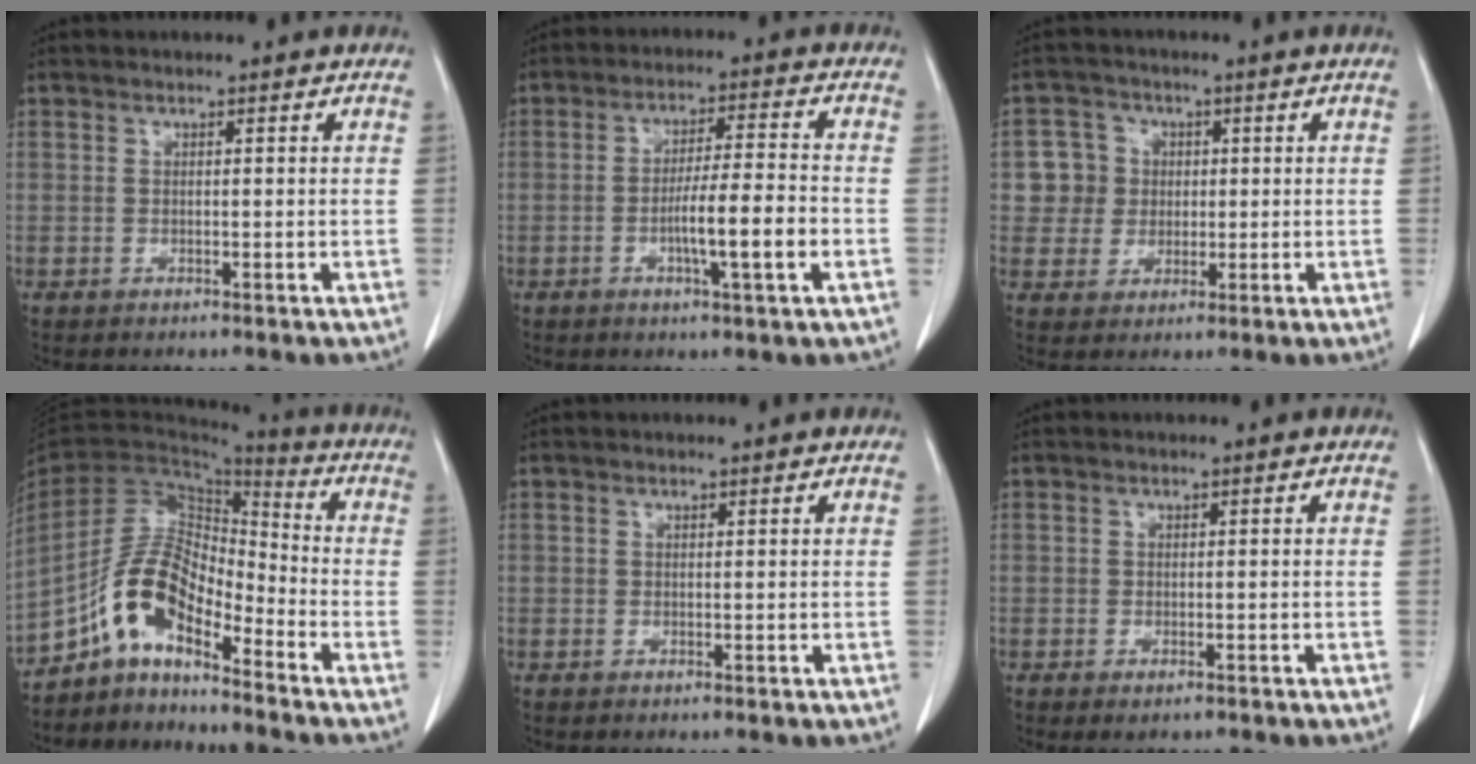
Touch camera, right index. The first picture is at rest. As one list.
[{"total": 8.4, "force": [-2.5, 0.0, 8.0], "torque": [-0.138, -0.001, -0.044]}, {"total": 5.6, "force": [0.9, 5.5, 0.5], "torque": [-0.002, 0.018, 0.023]}, {"total": 10.4, "force": [-7.2, 3.4, 6.7], "torque": [-0.142, 0.030, -0.136]}, {"total": 0.0}, {"total": 1.9, "force": [-1.3, 0.6, 1.2], "torque": [-0.016, -0.004, -0.012]}]